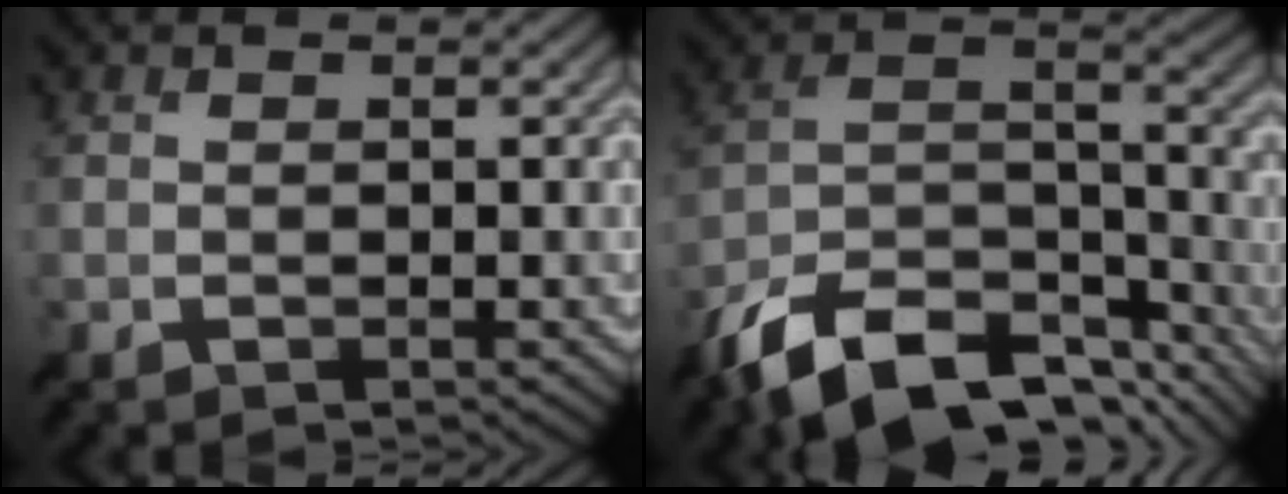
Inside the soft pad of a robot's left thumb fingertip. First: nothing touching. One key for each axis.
{"total": 16.2, "fx": -11.6, "fy": 6.7, "fz": 9.0, "tx": -0.204, "ty": -0.014, "tz": -0.193}